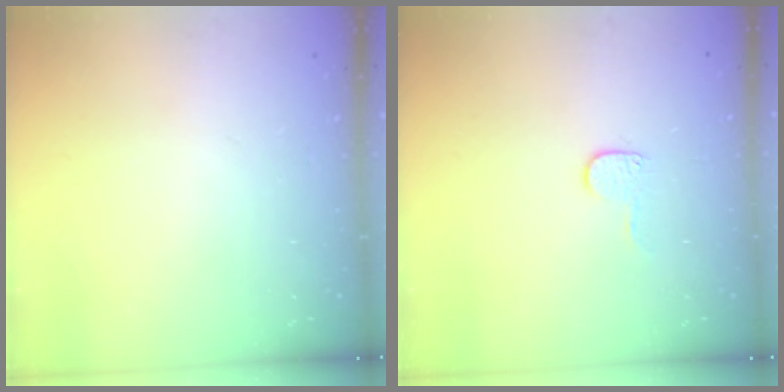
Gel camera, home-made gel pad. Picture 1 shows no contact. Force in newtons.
{"total": 3.8, "press": 3.8, "slide": 0.4}